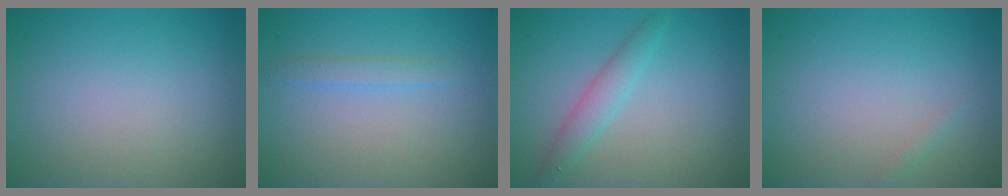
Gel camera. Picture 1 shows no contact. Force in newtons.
{"total": 1.3, "press": 1.3, "slide": 0.0}
{"total": 2.2, "press": 2.2, "slide": 0.1}
{"total": 0.6, "press": 0.6, "slide": 0.0}